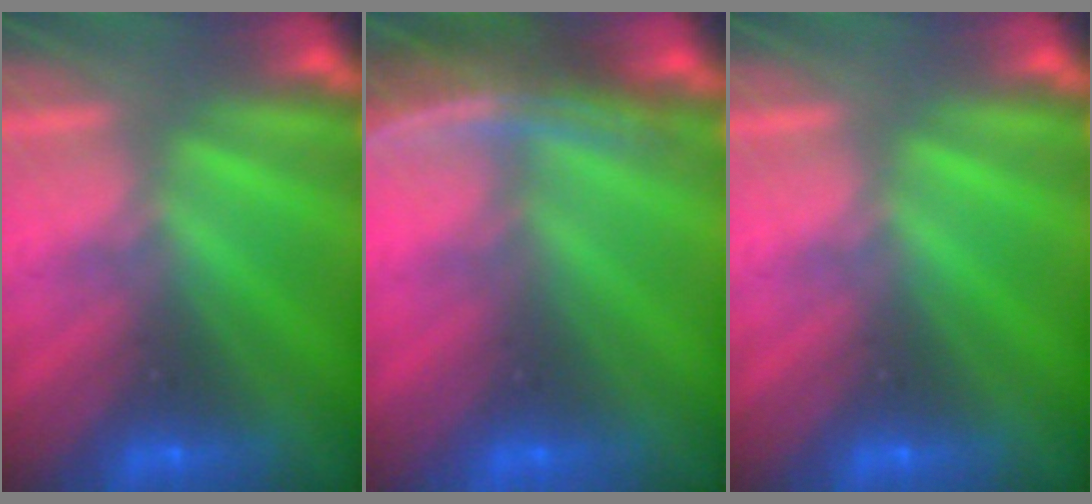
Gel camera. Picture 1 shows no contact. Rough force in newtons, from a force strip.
{"total": 3.8}
{"total": 0.0}